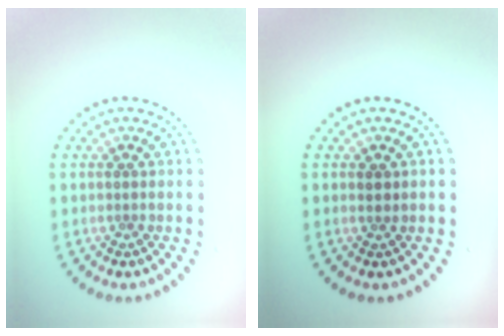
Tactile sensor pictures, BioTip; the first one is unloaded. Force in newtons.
{"total": 0.9, "press": 0.7, "slide": 0.6}